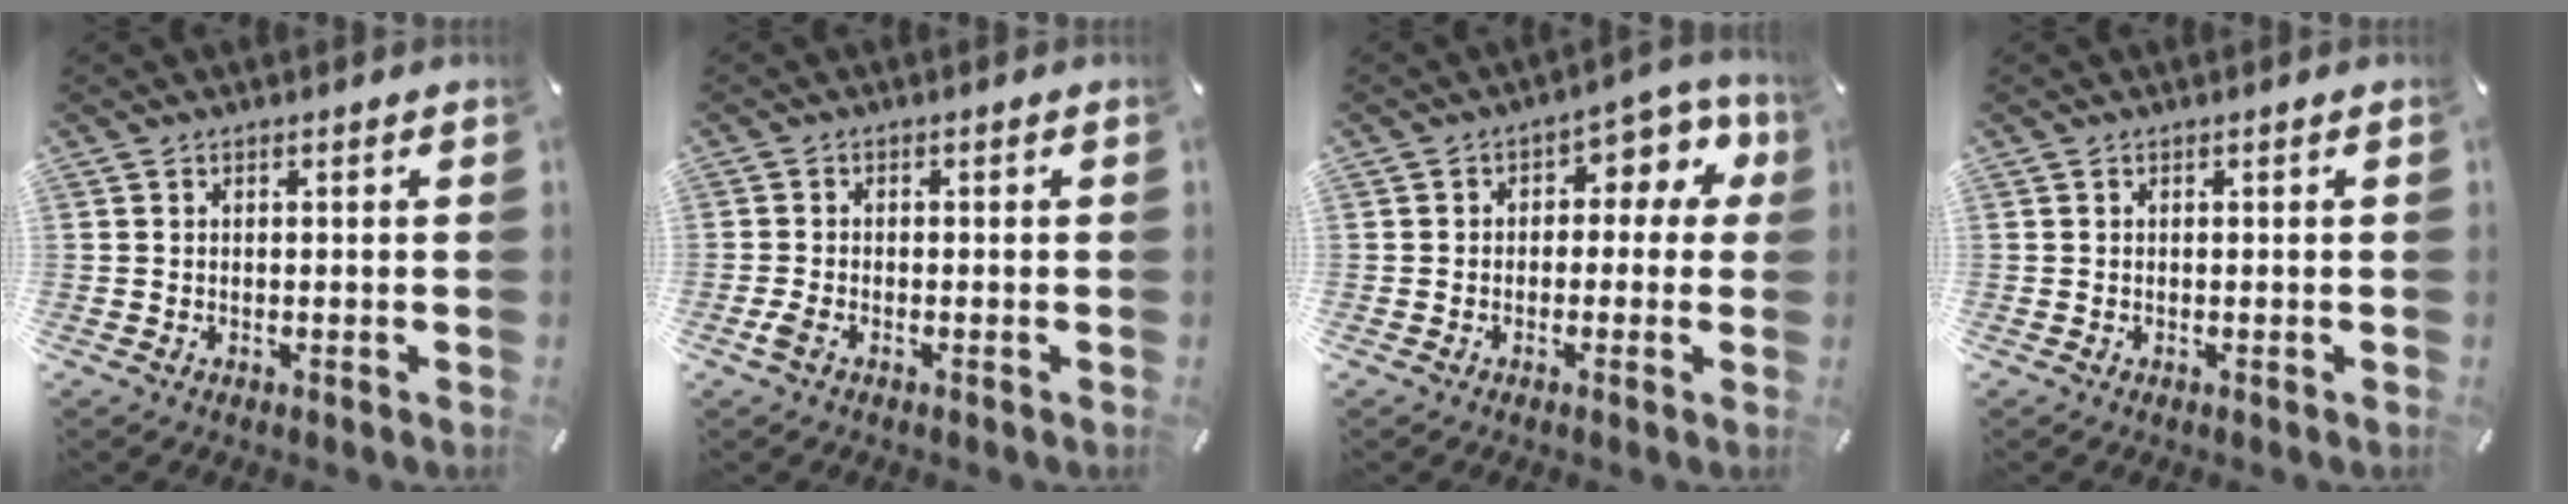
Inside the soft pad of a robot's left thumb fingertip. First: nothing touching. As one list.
[{"total": 2.1, "force": [-1.2, 1.0, 1.5], "torque": [-0.039, -0.001, -0.025]}, {"total": 7.1, "force": [0.9, 4.9, 5.1], "torque": [-0.058, -0.001, 0.008]}, {"total": 0.0}]